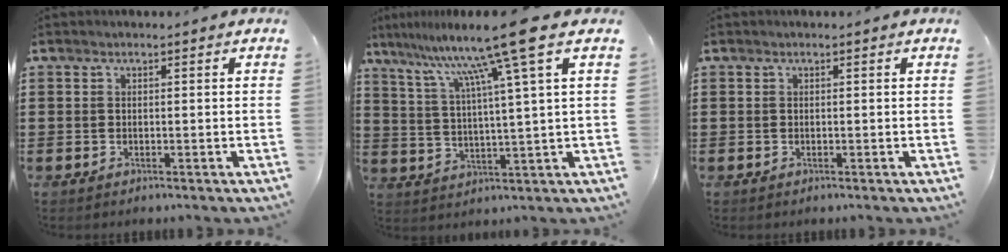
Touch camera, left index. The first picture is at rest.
{"total": 12.2, "force": [7.6, -1.7, 9.3], "torque": [-0.202, -0.027, 0.116]}
{"total": 0.0}